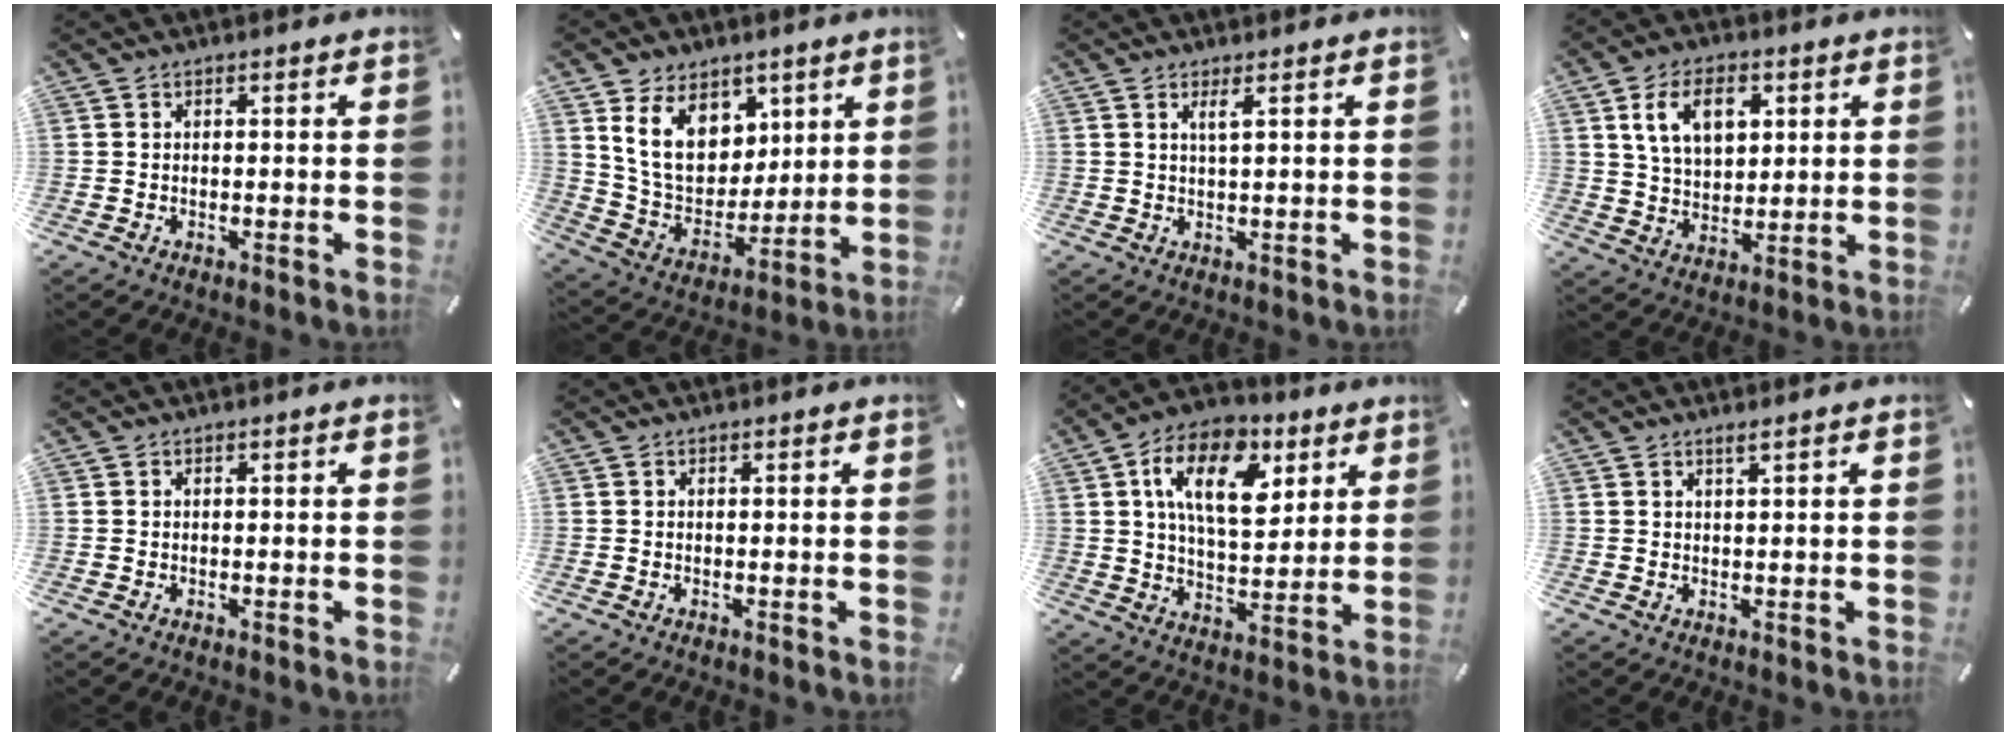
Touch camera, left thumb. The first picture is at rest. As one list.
[{"total": 14.8, "force": [6.3, 11.3, 7.2], "torque": [-0.146, -0.021, 0.124]}, {"total": 2.3, "force": [1.2, 0.0, 2.0], "torque": [-0.042, -0.001, 0.019]}, {"total": 10.4, "force": [3.9, 7.0, 6.6], "torque": [-0.123, 0.004, 0.068]}, {"total": 0.0}, {"total": 0.0}, {"total": 16.1, "force": [6.9, 9.4, 11.2], "torque": [-0.175, -0.009, 0.119]}, {"total": 1.4, "force": [1.0, -0.1, 1.0], "torque": [-0.021, -0.002, 0.018]}]